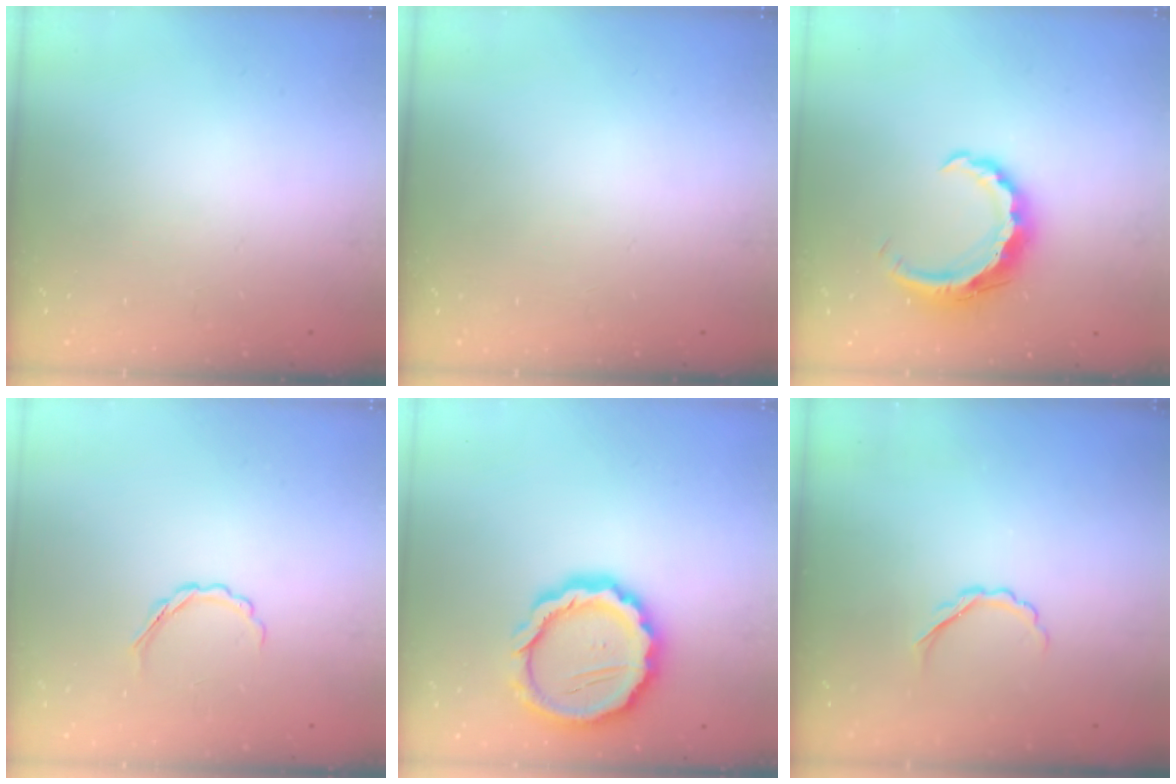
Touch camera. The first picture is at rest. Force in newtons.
{"total": 0.0}
{"total": 8.8, "press": 8.7, "slide": 1.3}
{"total": 3.2, "press": 3.1, "slide": 0.8}
{"total": 15.8, "press": 15.5, "slide": 3.2}
{"total": 2.7, "press": 2.6, "slide": 0.8}